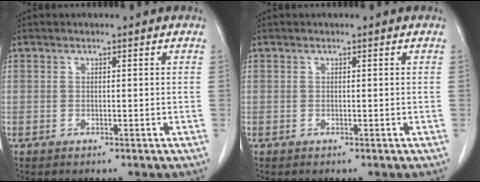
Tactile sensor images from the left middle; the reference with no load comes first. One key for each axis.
{"total": 0.0}